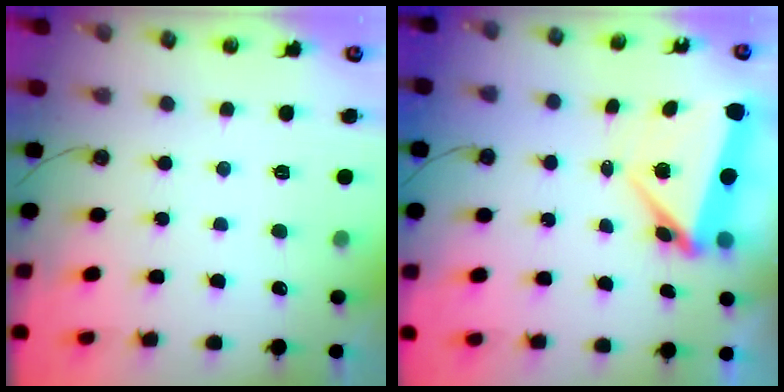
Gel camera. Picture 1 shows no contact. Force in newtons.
{"total": 5.1, "press": 4.8, "slide": 1.7}